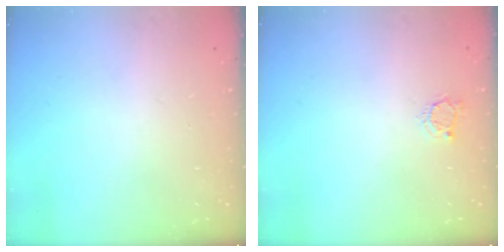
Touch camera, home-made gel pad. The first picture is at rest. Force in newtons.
{"total": 3.0, "press": 3.0, "slide": 0.4}